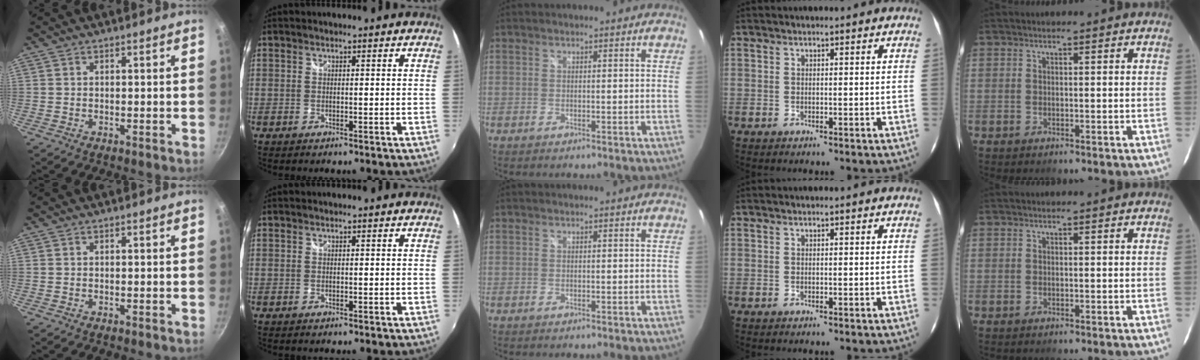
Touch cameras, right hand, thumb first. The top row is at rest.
{}